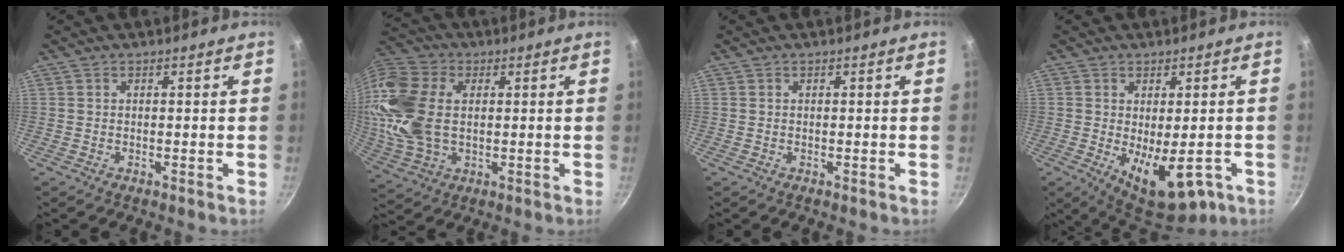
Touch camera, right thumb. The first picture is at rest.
{"total": 19.1, "force": [2.0, 12.9, 14.0], "torque": [-0.293, 0.014, 0.034]}
{"total": 0.0}
{"total": 12.3, "force": [-3.8, 5.6, 10.3], "torque": [-0.120, -0.012, -0.035]}